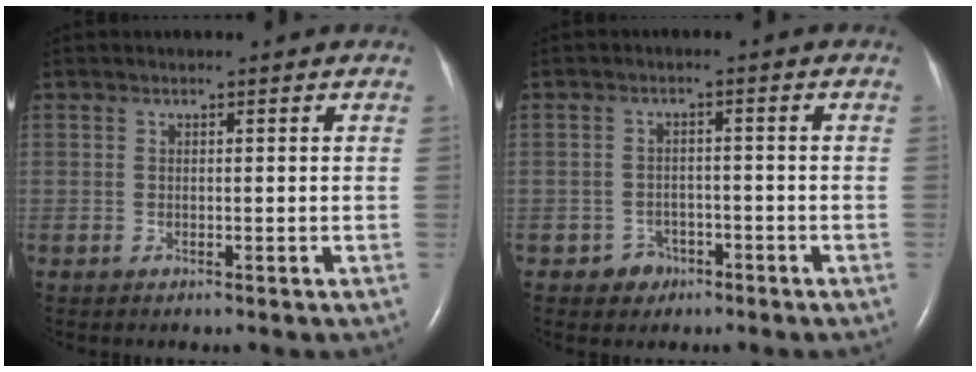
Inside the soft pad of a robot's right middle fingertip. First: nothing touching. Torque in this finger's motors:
{"motor_torque": [0.35, -0.31, -0.05, -0.01]}